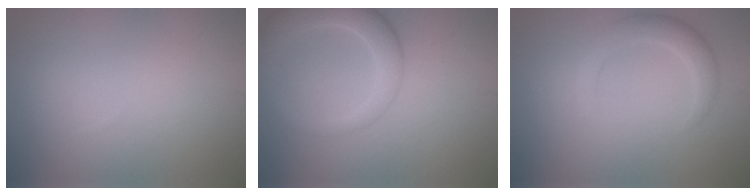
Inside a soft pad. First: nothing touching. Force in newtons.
{"total": 4.9, "press": 4.9, "slide": 0.4}
{"total": 2.8, "press": 2.8, "slide": 0.2}